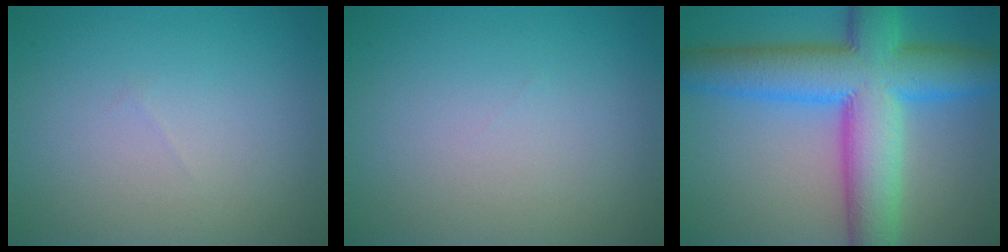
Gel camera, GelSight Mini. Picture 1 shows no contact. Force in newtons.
{"total": 0.0}
{"total": 12.5, "press": 12.5, "slide": 0.2}